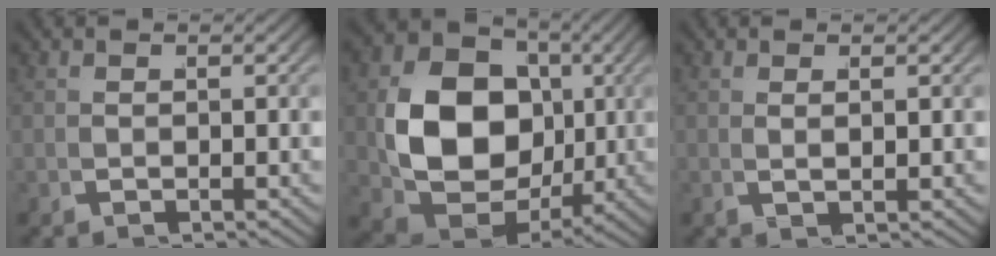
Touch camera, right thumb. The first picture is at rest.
{"total": 15.3, "force": [0.5, 11.4, 10.3], "torque": [-0.218, -0.042, 0.016]}
{"total": 0.8, "force": [0.7, -0.3, 0.4], "torque": [-0.005, 0.007, 0.004]}